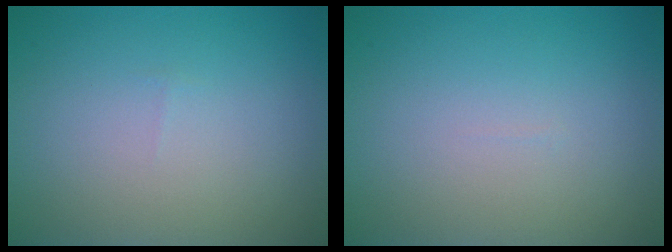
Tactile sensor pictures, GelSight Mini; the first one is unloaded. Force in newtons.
{"total": 0.0}